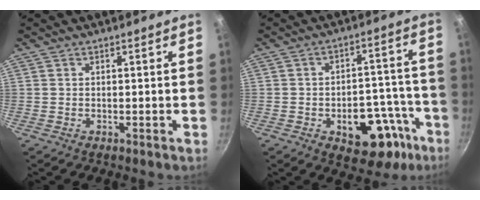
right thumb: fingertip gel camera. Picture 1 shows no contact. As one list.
[{"total": 16.5, "force": [-7.4, 9.6, 11.2], "torque": [-0.079, 0.051, -0.089]}]